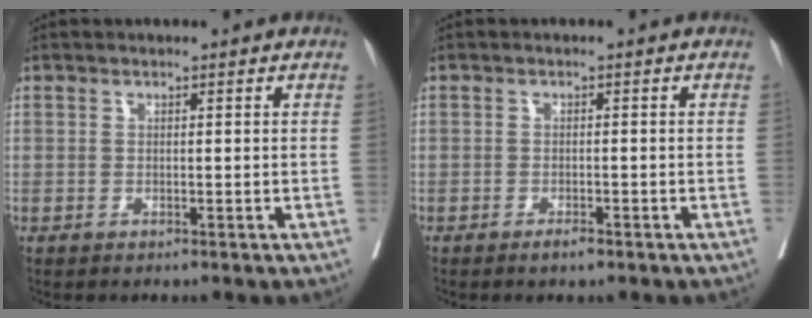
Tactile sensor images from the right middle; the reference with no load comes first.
{"total": 1.4, "force": [-1.0, 0.3, 0.9], "torque": [-0.015, -0.001, -0.014]}